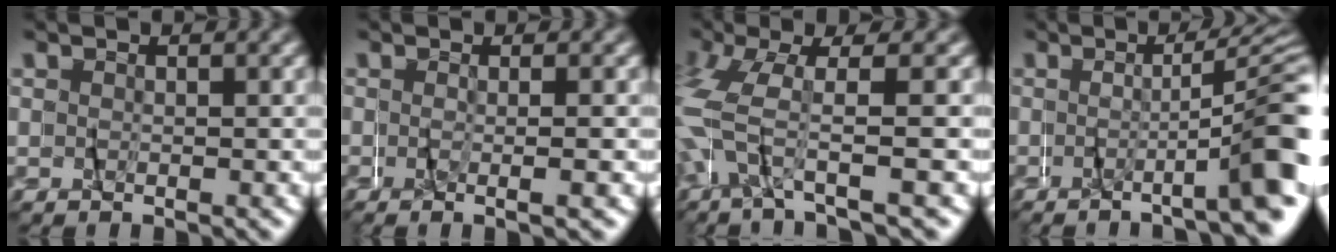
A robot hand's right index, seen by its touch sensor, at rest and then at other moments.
{"total": 2.7, "force": [-1.7, -2.1, 0.0], "torque": [-0.005, -0.010, -0.021]}
{"total": 4.1, "force": [-1.6, 0.4, 3.7], "torque": [-0.113, -0.007, -0.030]}
{"total": 6.6, "force": [-3.5, -0.7, 5.6], "torque": [-0.044, 0.003, -0.054]}